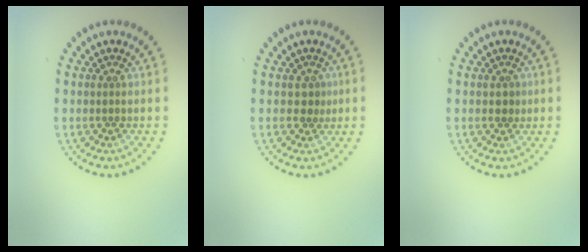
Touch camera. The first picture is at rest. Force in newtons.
{"total": 1.4, "press": 1.1, "slide": 0.8}
{"total": 0.8, "press": 0.8, "slide": 0.3}